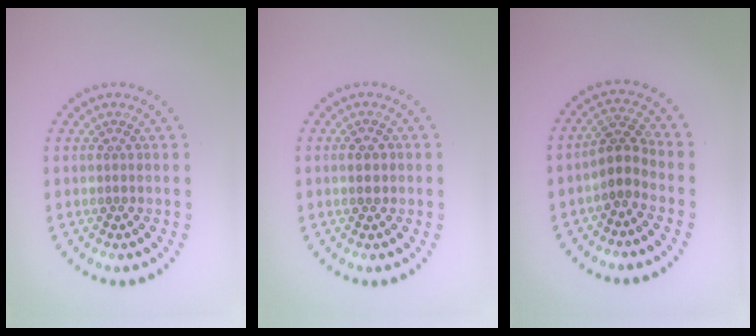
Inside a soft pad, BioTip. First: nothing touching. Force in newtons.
{"total": 1.1, "press": 1.1, "slide": 0.1}
{"total": 2.4, "press": 1.9, "slide": 1.4}